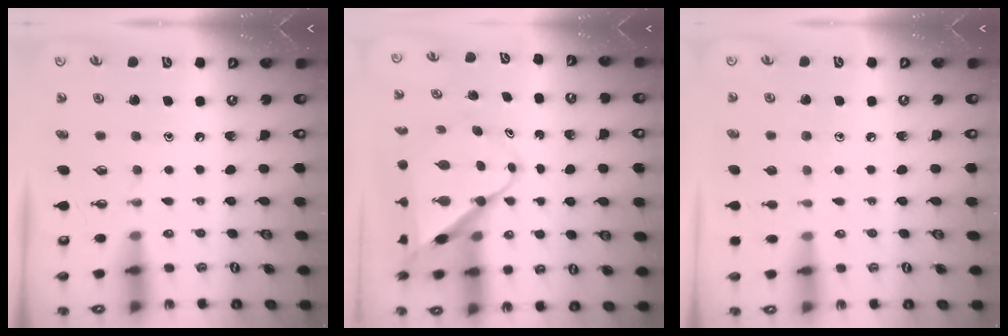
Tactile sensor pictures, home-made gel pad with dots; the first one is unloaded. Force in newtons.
{"total": 11.1, "press": 11.0, "slide": 0.9}
{"total": 4.8, "press": 4.8, "slide": 0.5}